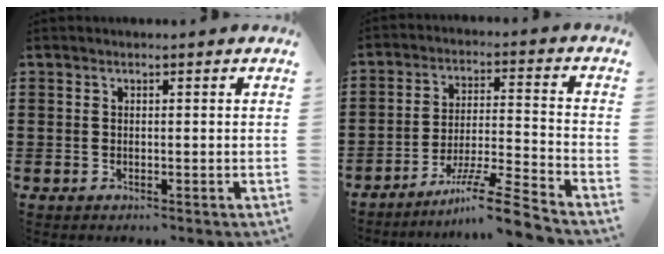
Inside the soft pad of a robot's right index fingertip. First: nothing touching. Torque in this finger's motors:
{"motor_torque": [1.75, -0.38, 0.23, 0.14]}